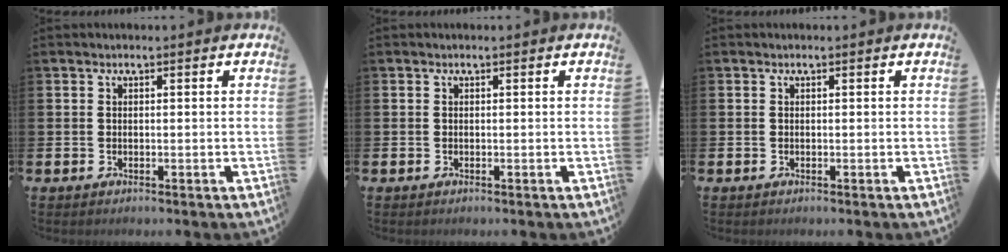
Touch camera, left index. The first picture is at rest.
{"total": 0.0}
{"total": 0.0}